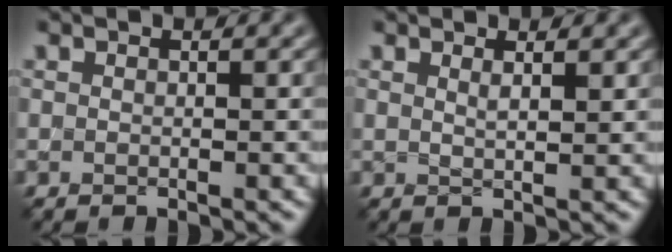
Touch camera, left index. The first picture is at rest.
{"total": 1.1, "force": [0.8, 0.2, 0.6], "torque": [-0.005, 0.000, 0.013]}